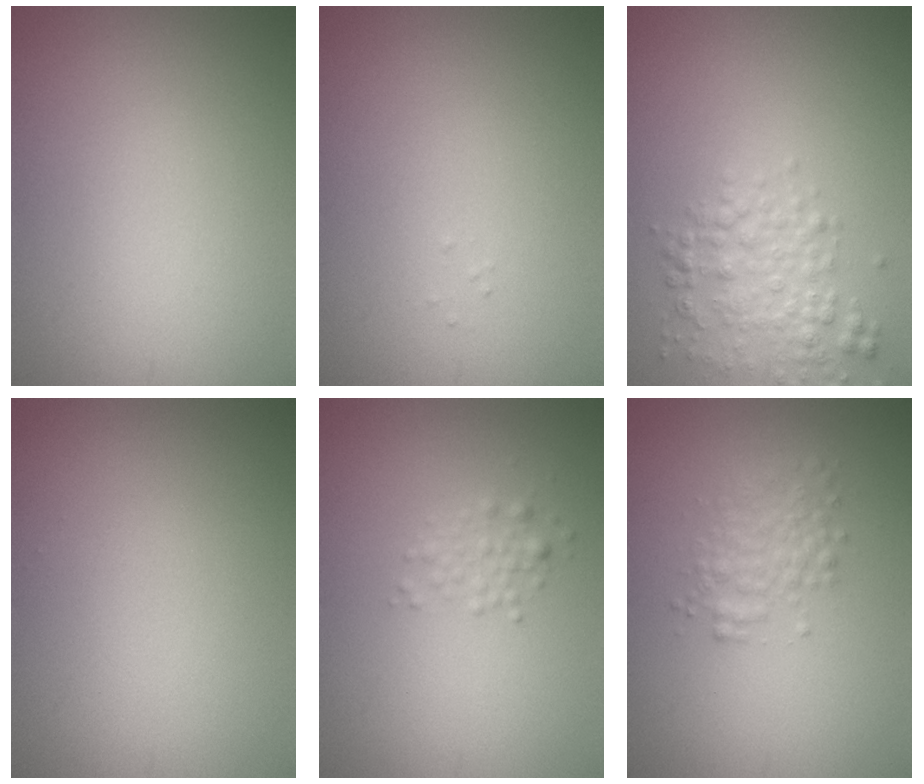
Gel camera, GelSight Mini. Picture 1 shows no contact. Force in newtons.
{"total": 0.0}
{"total": 3.0, "press": 3.0, "slide": 0.1}
{"total": 0.0}
{"total": 1.4, "press": 1.4, "slide": 0.0}
{"total": 2.6, "press": 2.6, "slide": 0.1}